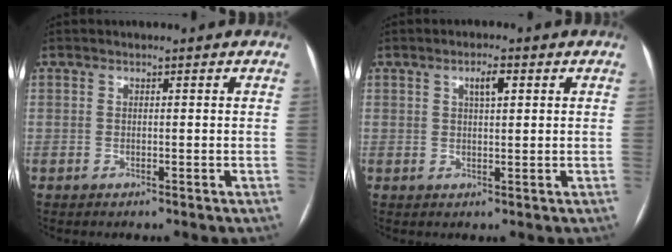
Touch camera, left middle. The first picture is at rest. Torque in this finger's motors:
{"motor_torque": [0.27, 0.16, 0.03, 0.06]}